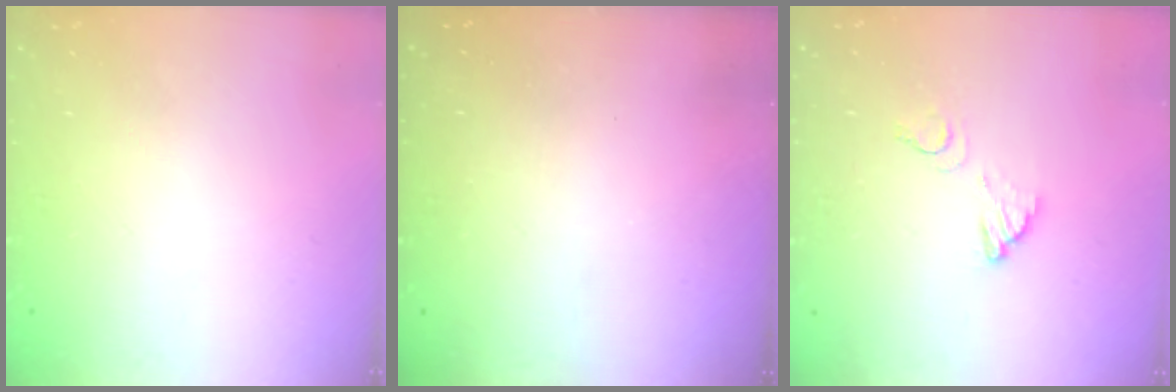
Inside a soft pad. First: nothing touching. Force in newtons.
{"total": 3.3, "press": 3.3, "slide": 0.1}
{"total": 3.7, "press": 3.7, "slide": 0.2}